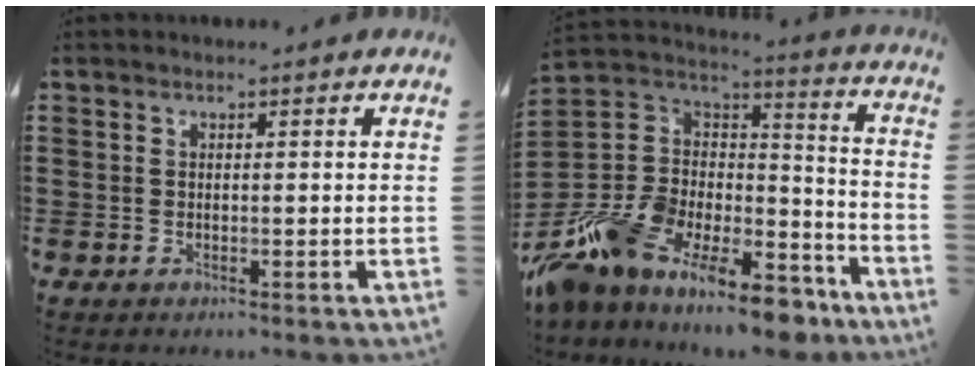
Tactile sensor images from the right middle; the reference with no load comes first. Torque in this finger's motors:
{"motor_torque": [2.14, 0.00, 1.05, 0.21]}